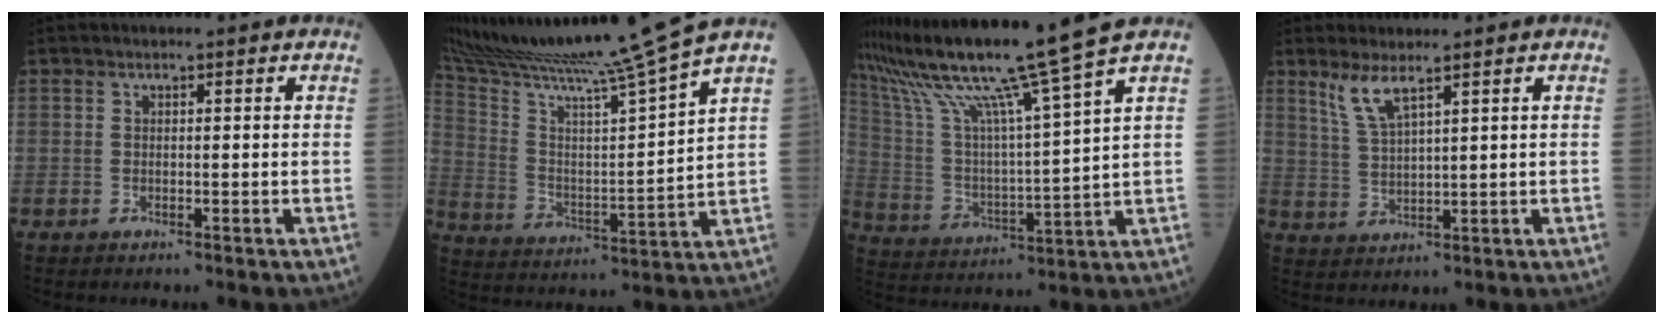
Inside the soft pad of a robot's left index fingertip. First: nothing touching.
{"total": 19.4, "force": [16.6, -3.9, 9.1], "torque": [-0.169, -0.048, 0.275]}
{"total": 18.0, "force": [14.0, -3.1, 10.9], "torque": [-0.198, -0.018, 0.249]}
{"total": 4.2, "force": [3.1, 0.1, 2.9], "torque": [-0.070, -0.003, 0.069]}